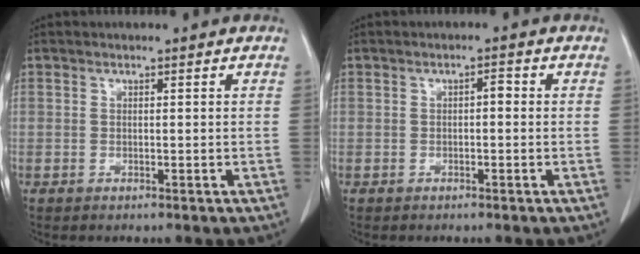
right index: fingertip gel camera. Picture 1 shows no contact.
{"total": 1.3, "force": [-0.1, 0.5, 1.1], "torque": [-0.015, 0.005, -0.003]}